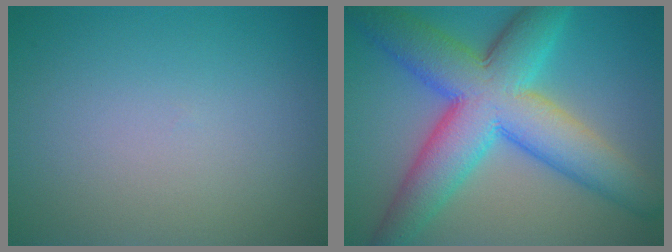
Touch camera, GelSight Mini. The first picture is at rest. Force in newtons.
{"total": 11.6, "press": 11.6, "slide": 0.3}